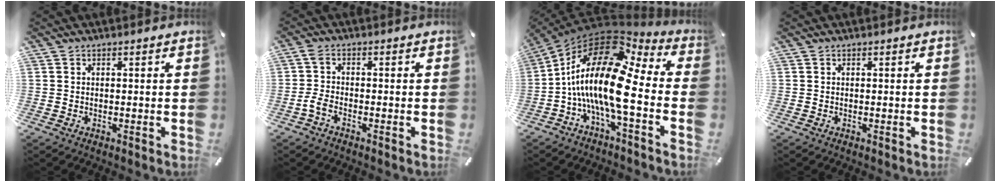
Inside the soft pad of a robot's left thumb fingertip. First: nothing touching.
{"total": 3.1, "force": [-1.5, 1.5, 2.3], "torque": [-0.059, 0.000, -0.031]}
{"total": 21.2, "force": [-2.5, 7.2, 19.8], "torque": [-0.425, -0.019, -0.055]}
{"total": 0.0}